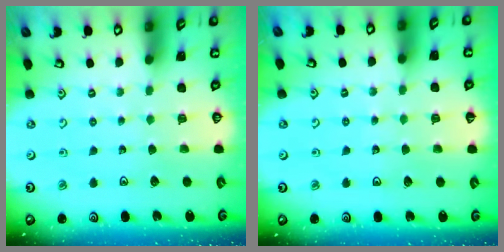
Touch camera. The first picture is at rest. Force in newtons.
{"total": 2.1, "press": 2.1, "slide": 0.2}